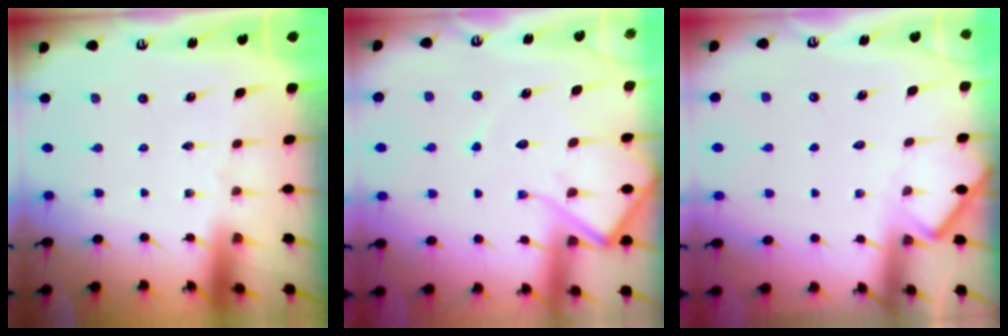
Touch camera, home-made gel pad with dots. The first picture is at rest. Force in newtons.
{"total": 10.9, "press": 10.9, "slide": 1.0}
{"total": 5.2, "press": 5.2, "slide": 0.6}